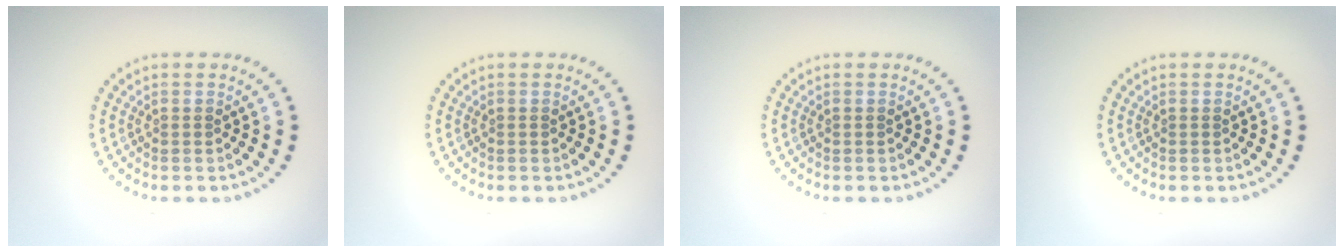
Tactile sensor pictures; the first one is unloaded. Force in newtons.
{"total": 0.0}
{"total": 0.0}
{"total": 0.0}